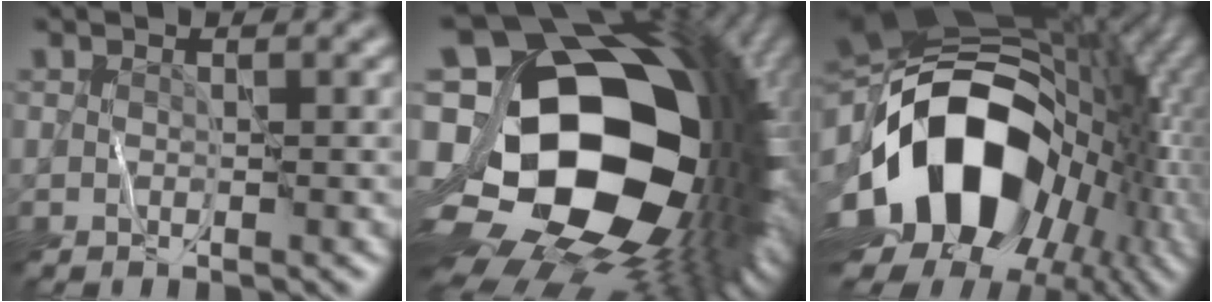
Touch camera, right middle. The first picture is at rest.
{"total": 22.0, "force": [-1.5, 16.2, 14.8], "torque": [-0.273, -0.013, -0.024]}
{"total": 19.7, "force": [-3.1, 13.8, 13.7], "torque": [-0.258, -0.014, -0.049]}